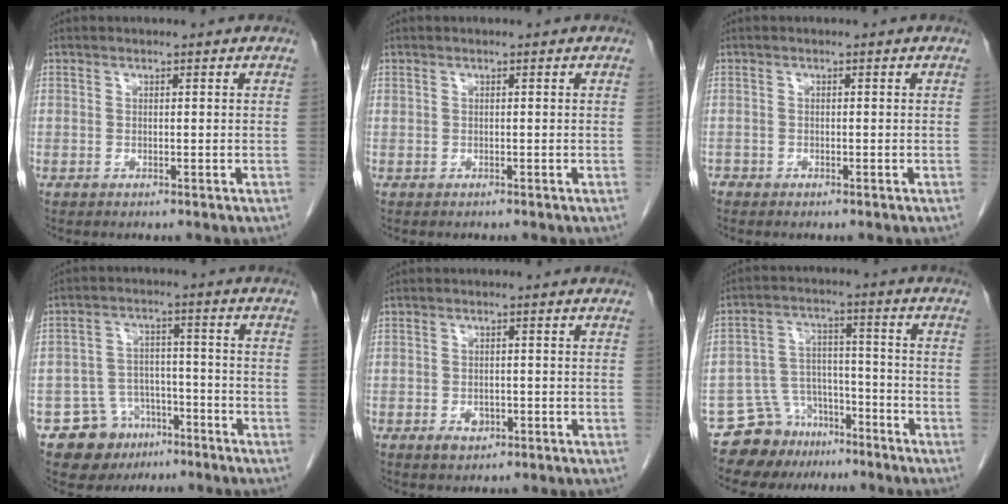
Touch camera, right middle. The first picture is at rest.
{"total": 0.0}
{"total": 0.7, "force": [-0.6, 0.4, 0.0], "torque": [-0.006, 0.001, -0.013]}
{"total": 7.9, "force": [-5.0, 5.9, 1.4], "torque": [-0.024, 0.016, -0.073]}
{"total": 2.2, "force": [-1.0, 1.5, 1.4], "torque": [-0.022, 0.002, -0.008]}
{"total": 8.6, "force": [-6.8, 5.3, 0.4], "torque": [-0.011, 0.040, -0.112]}